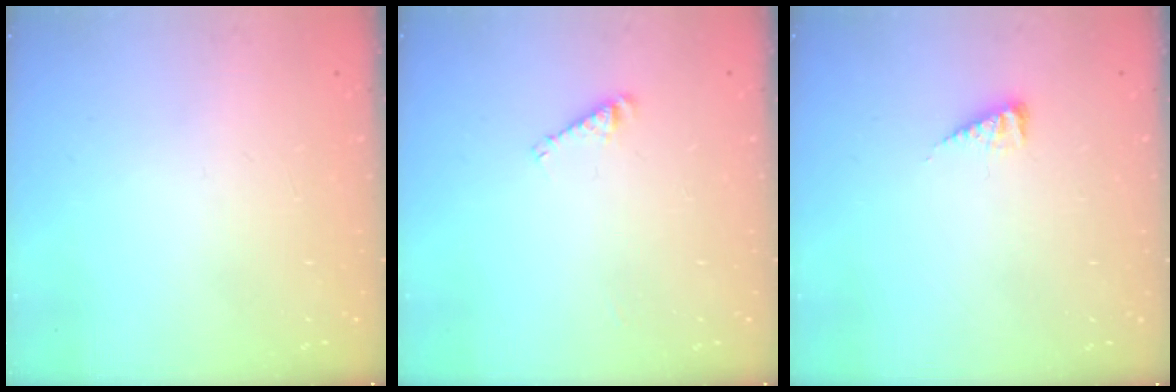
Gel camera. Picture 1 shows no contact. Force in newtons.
{"total": 3.2, "press": 3.2, "slide": 0.4}
{"total": 4.1, "press": 4.0, "slide": 0.6}